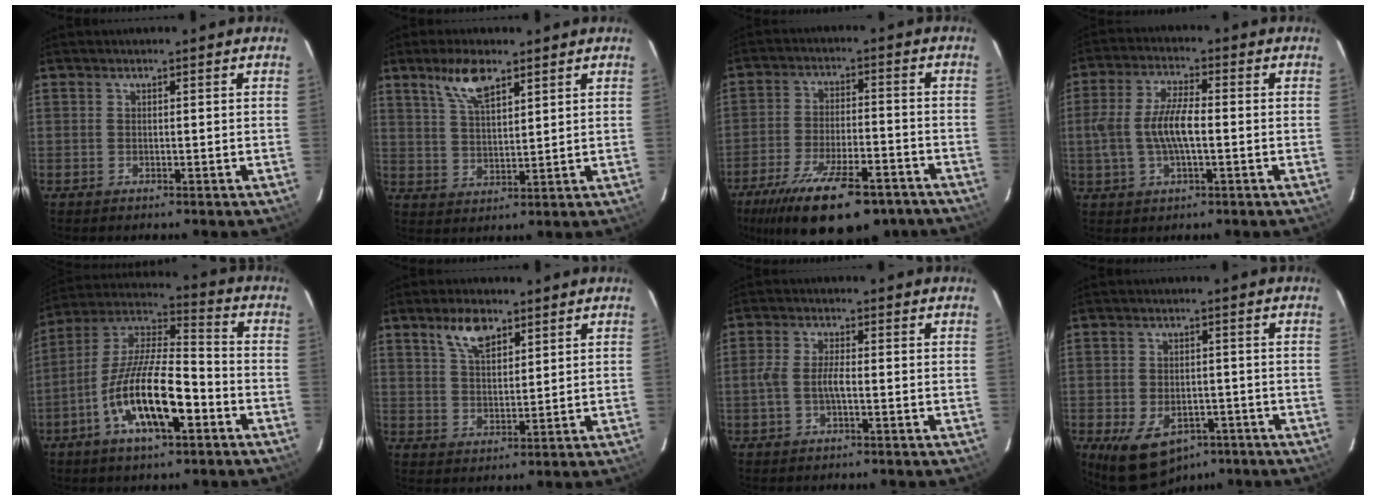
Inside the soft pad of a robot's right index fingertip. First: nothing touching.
{"total": 7.4, "force": [4.8, 2.5, 5.0], "torque": [-0.094, 0.007, 0.097]}
{"total": 21.0, "force": [-14.7, 7.2, 13.1], "torque": [-0.246, -0.039, -0.219]}
{"total": 8.9, "force": [-1.0, 3.1, 8.3], "torque": [-0.171, 0.006, -0.017]}
{"total": 16.8, "force": [-6.8, 5.1, 14.4], "torque": [-0.280, -0.006, -0.130]}
{"total": 6.7, "force": [4.3, 2.9, 4.3], "torque": [-0.074, 0.006, 0.081]}
{"total": 3.5, "force": [-1.1, 0.9, 3.2], "torque": [-0.072, 0.006, -0.022]}
{"total": 11.3, "force": [-6.3, 7.1, 6.1], "torque": [-0.135, -0.016, -0.083]}